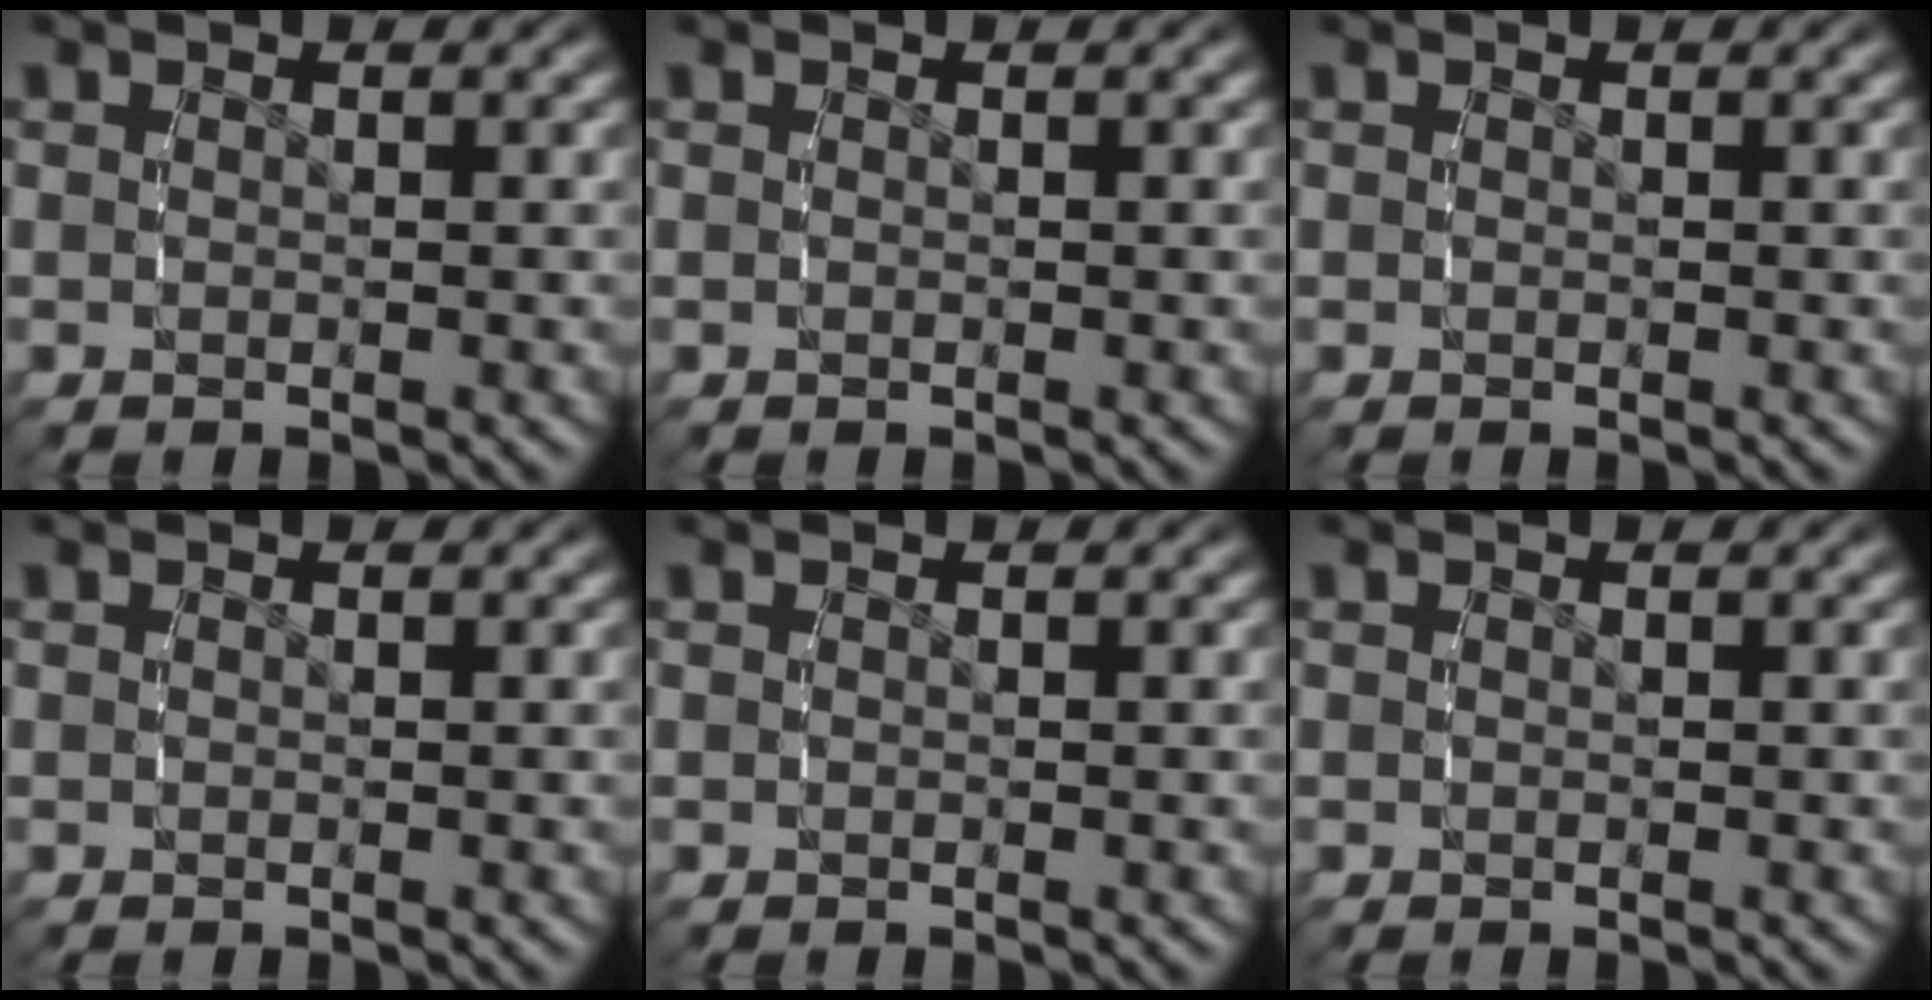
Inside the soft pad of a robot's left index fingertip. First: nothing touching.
{"total": 0.0}
{"total": 0.0}
{"total": 0.0}
{"total": 0.0}
{"total": 0.0}